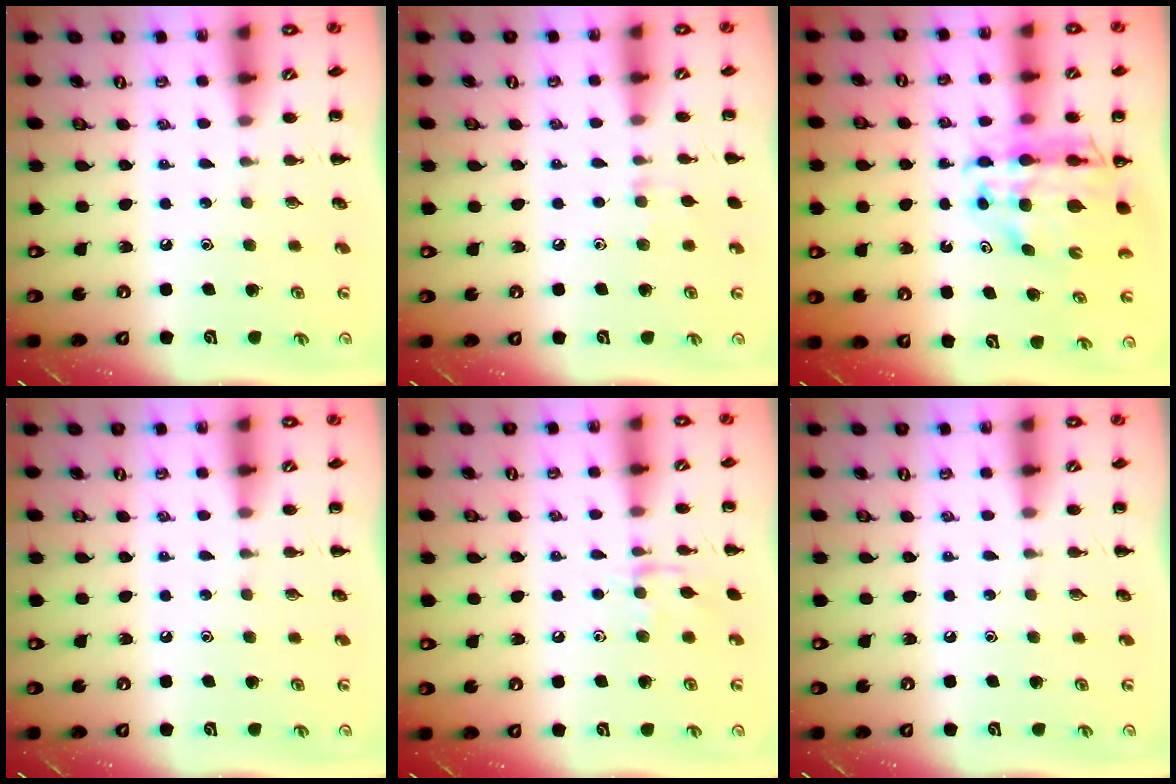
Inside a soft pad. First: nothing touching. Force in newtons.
{"total": 5.0, "press": 4.6, "slide": 1.9}
{"total": 11.9, "press": 11.4, "slide": 3.2}
{"total": 0.0}
{"total": 6.9, "press": 6.8, "slide": 0.5}
{"total": 0.0}